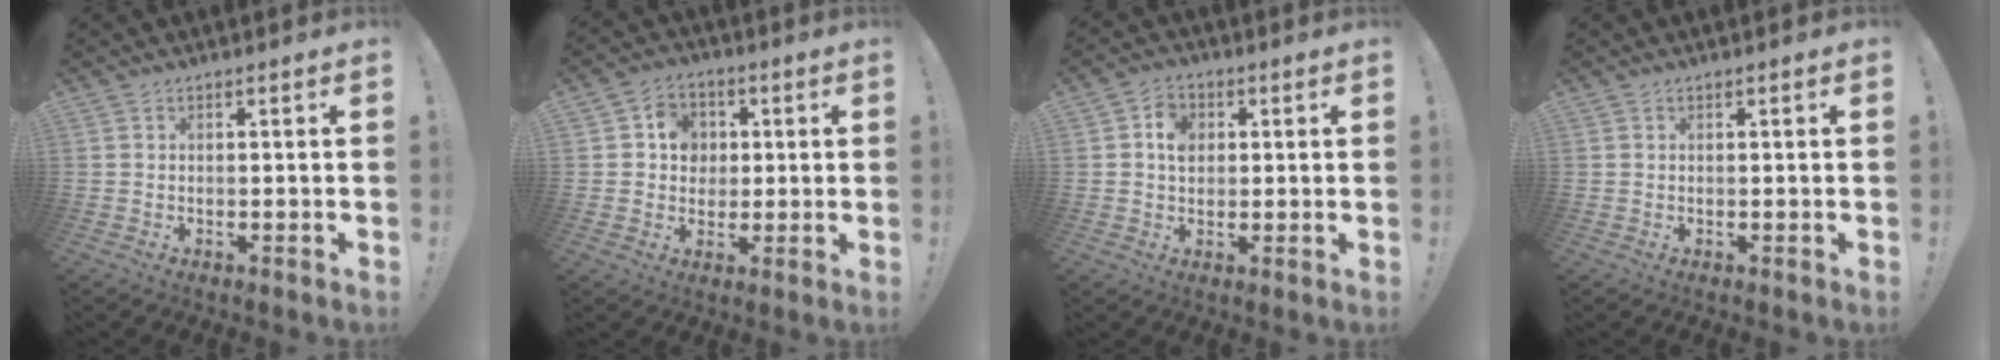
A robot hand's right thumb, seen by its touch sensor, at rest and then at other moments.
{"total": 8.1, "force": [1.7, 7.5, 2.6], "torque": [-0.029, -0.003, 0.033]}
{"total": 5.5, "force": [1.0, 4.6, 2.7], "torque": [-0.029, 0.003, 0.014]}
{"total": 0.0}